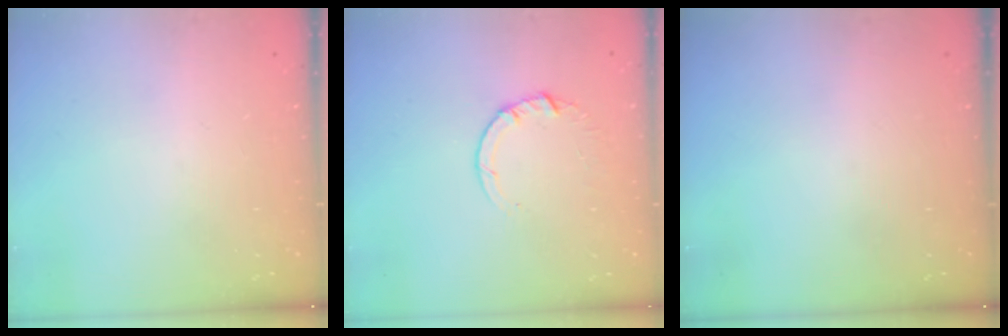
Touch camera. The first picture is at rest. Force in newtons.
{"total": 3.7, "press": 3.7, "slide": 0.5}
{"total": 0.0}